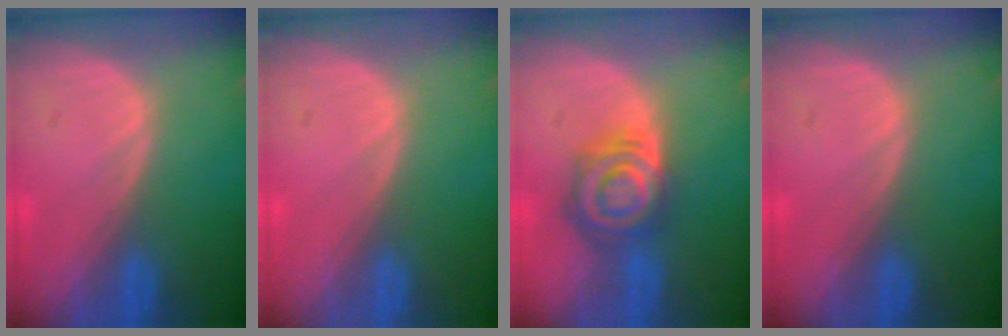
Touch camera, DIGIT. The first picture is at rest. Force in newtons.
{"total": 0.0}
{"total": 7.8, "press": 7.0, "slide": 3.4}
{"total": 0.0}